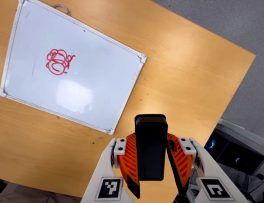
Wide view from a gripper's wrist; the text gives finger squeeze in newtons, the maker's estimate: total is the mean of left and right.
{"total": 6.1, "left": 5.0, "right": 7.2}